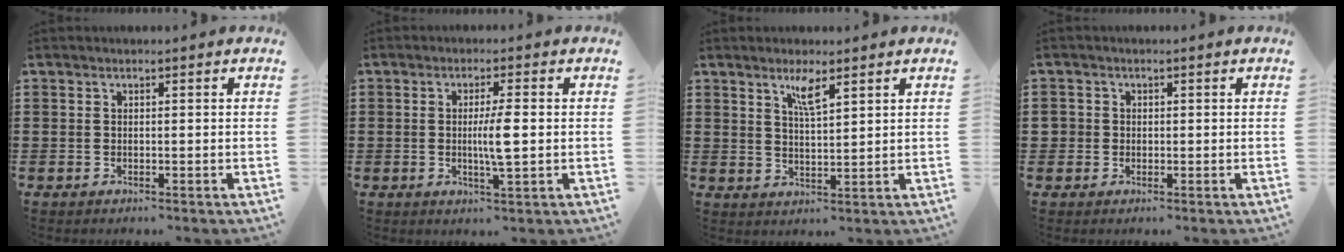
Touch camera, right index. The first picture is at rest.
{"total": 4.7, "force": [-0.2, 0.3, 4.7], "torque": [-0.090, -0.008, -0.009]}
{"total": 3.7, "force": [2.5, 0.6, 2.7], "torque": [-0.052, 0.000, 0.041]}
{"total": 1.3, "force": [-0.1, 1.3, 0.2], "torque": [-0.008, 0.006, -0.004]}